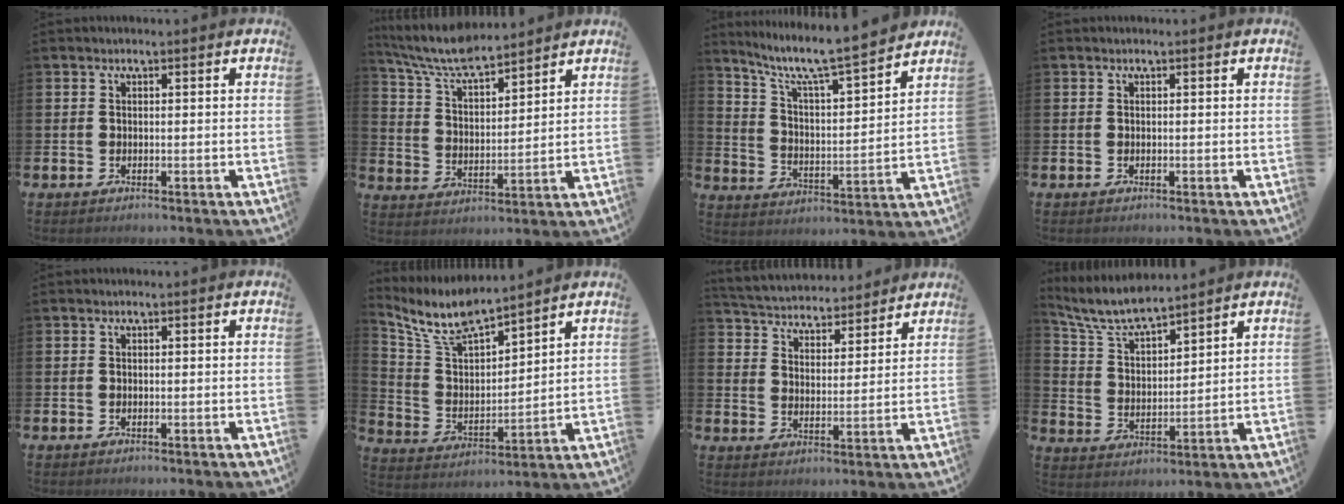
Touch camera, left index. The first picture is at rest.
{"total": 7.6, "force": [7.1, 1.2, 2.5], "torque": [-0.080, -0.034, 0.127]}
{"total": 8.2, "force": [7.4, 0.6, 3.6], "torque": [-0.095, -0.060, 0.120]}
{"total": 0.0}
{"total": 0.0}
{"total": 8.2, "force": [7.6, 1.5, 2.6], "torque": [-0.090, -0.043, 0.137]}
{"total": 4.7, "force": [4.5, 1.2, -0.1], "torque": [-0.026, -0.036, 0.076]}
{"total": 7.2, "force": [6.7, 1.1, 2.4], "torque": [-0.078, -0.030, 0.120]}